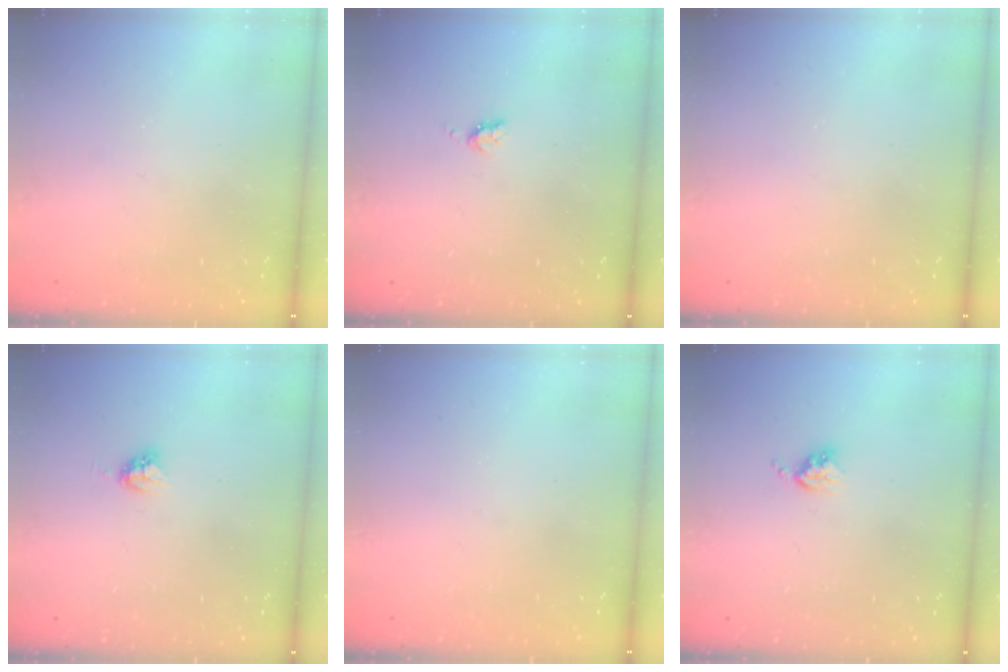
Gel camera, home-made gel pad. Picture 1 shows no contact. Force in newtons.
{"total": 3.3, "press": 3.3, "slide": 0.6}
{"total": 0.0}
{"total": 3.4, "press": 3.4, "slide": 0.4}
{"total": 0.0}
{"total": 3.9, "press": 3.9, "slide": 0.5}